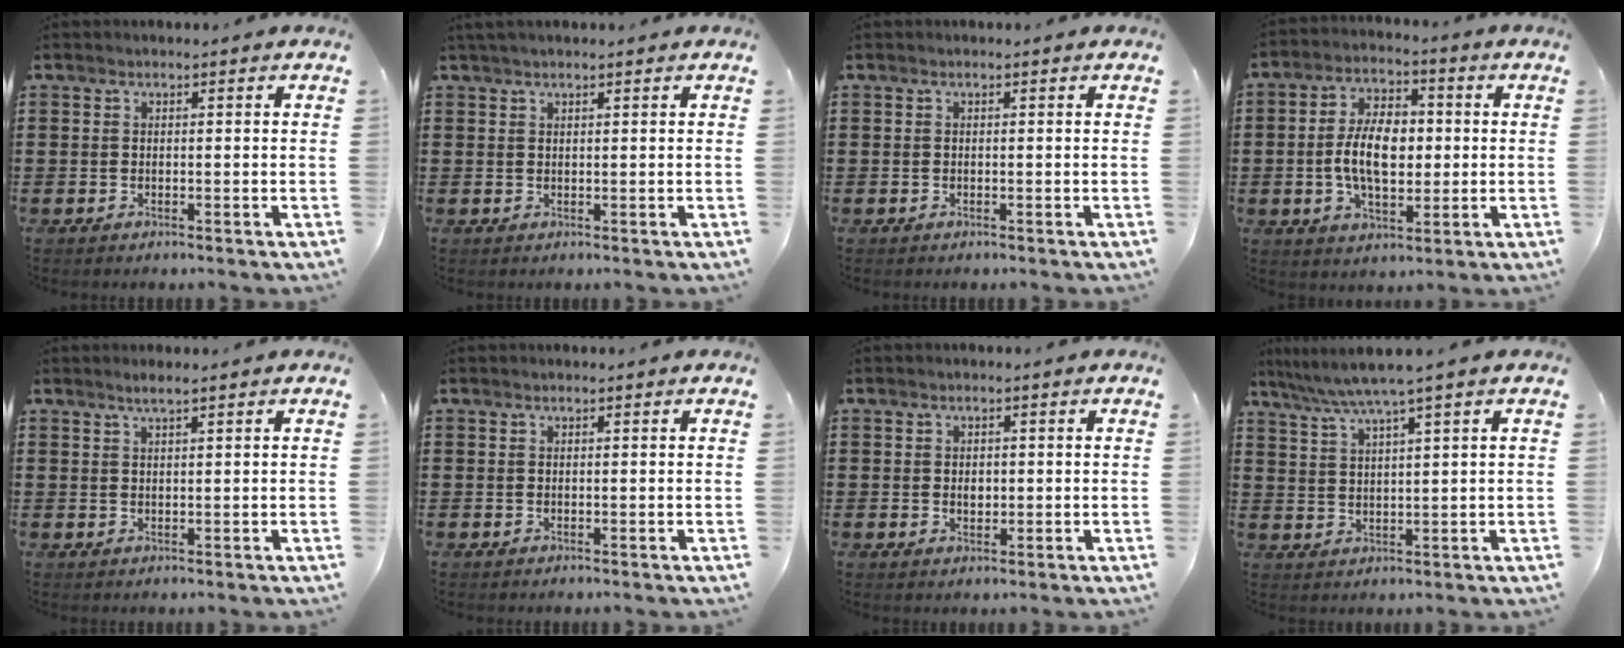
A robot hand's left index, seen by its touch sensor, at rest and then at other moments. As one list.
[{"total": 1.2, "force": [0.9, 0.1, 0.7], "torque": [-0.014, 0.001, 0.018]}, {"total": 0.0}, {"total": 8.9, "force": [-0.4, 4.8, 7.4], "torque": [-0.150, 0.006, -0.014]}, {"total": 1.5, "force": [1.2, -0.1, 1.0], "torque": [-0.020, 0.000, 0.022]}, {"total": 0.0}, {"total": 1.5, "force": [0.2, 1.0, 1.1], "torque": [-0.016, 0.002, 0.000]}, {"total": 4.5, "force": [3.3, -0.6, 3.0], "torque": [-0.067, -0.011, 0.055]}]